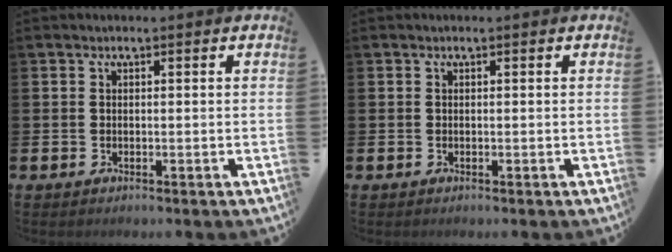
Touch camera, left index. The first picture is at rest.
{"total": 0.0}